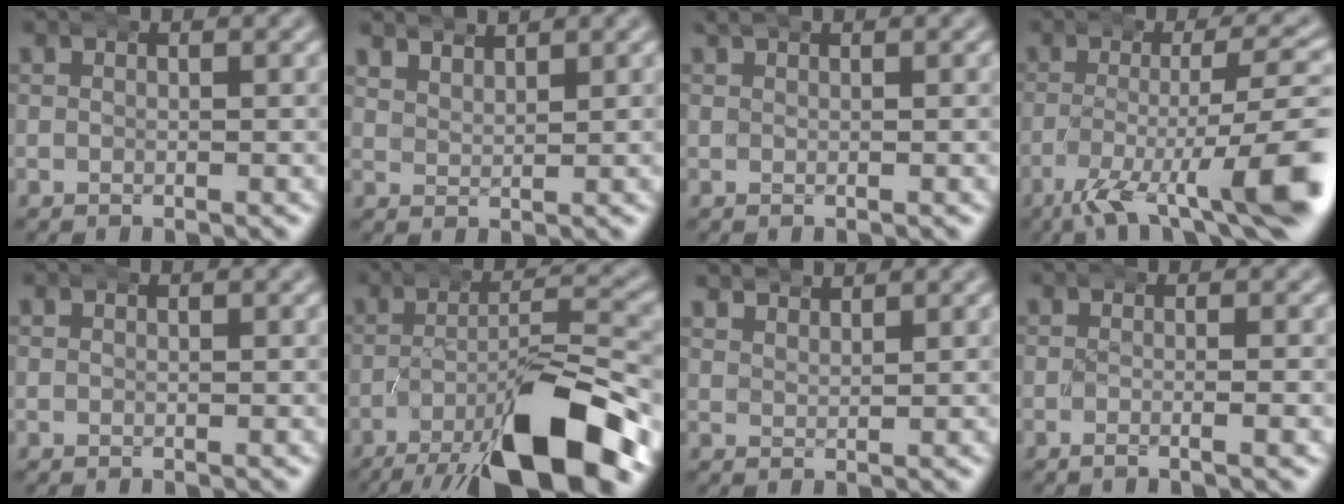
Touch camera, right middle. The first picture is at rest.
{"total": 2.3, "force": [2.0, 1.1, 0.3], "torque": [-0.016, -0.003, 0.038]}
{"total": 1.2, "force": [1.0, 0.2, 0.6], "torque": [-0.015, 0.004, 0.017]}
{"total": 10.2, "force": [-5.1, 2.8, 8.4], "torque": [-0.132, -0.013, -0.074]}
{"total": 0.0}
{"total": 11.2, "force": [-5.9, 2.9, 9.1], "torque": [-0.140, -0.011, -0.085]}
{"total": 1.9, "force": [1.9, 0.0, -0.1], "torque": [-0.005, -0.001, 0.039]}
{"total": 1.0, "force": [-0.6, -0.3, 0.7], "torque": [-0.021, 0.004, -0.012]}